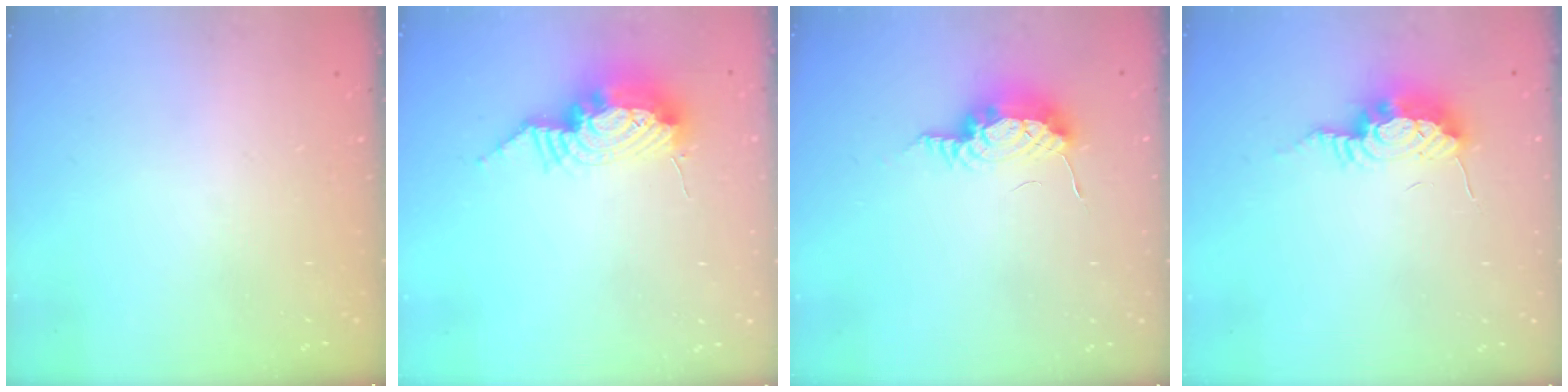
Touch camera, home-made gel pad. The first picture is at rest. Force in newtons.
{"total": 12.6, "press": 12.5, "slide": 1.8}
{"total": 8.4, "press": 8.1, "slide": 2.3}
{"total": 9.1, "press": 9.1, "slide": 0.8}